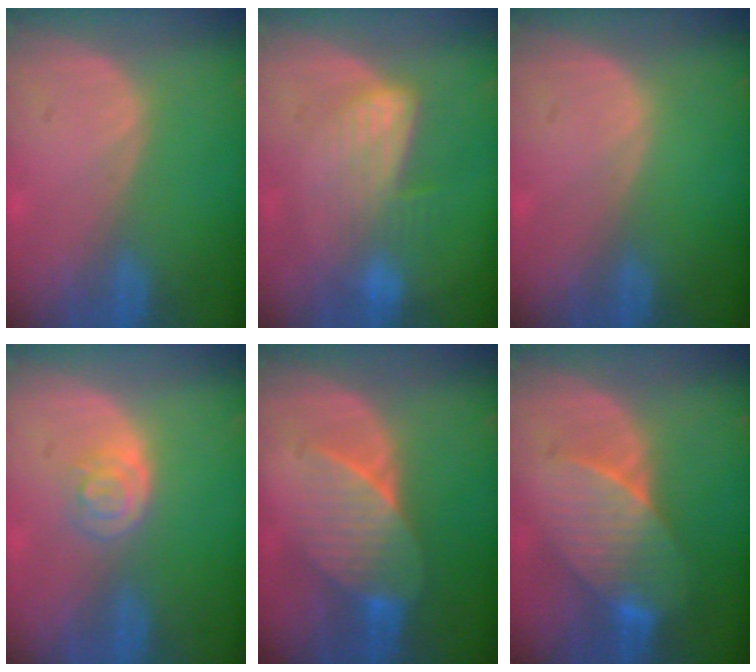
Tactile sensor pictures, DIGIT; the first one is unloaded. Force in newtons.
{"total": 7.0, "press": 5.9, "slide": 3.8}
{"total": 0.0}
{"total": 3.3, "press": 3.2, "slide": 0.6}
{"total": 7.3, "press": 6.9, "slide": 2.1}
{"total": 7.5, "press": 7.4, "slide": 1.2}